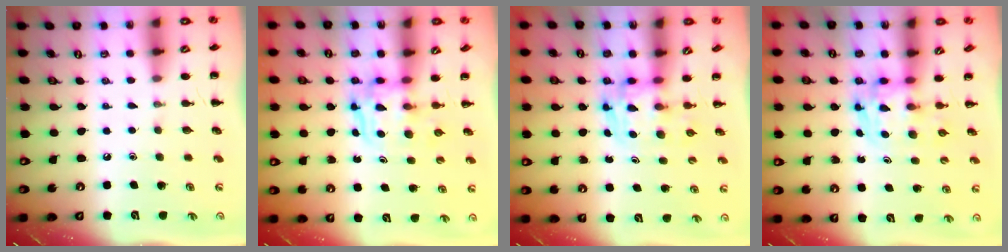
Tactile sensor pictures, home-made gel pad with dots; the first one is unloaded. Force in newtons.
{"total": 3.3, "press": 3.3, "slide": 0.2}
{"total": 3.6, "press": 3.5, "slide": 0.6}
{"total": 3.6, "press": 3.5, "slide": 0.6}